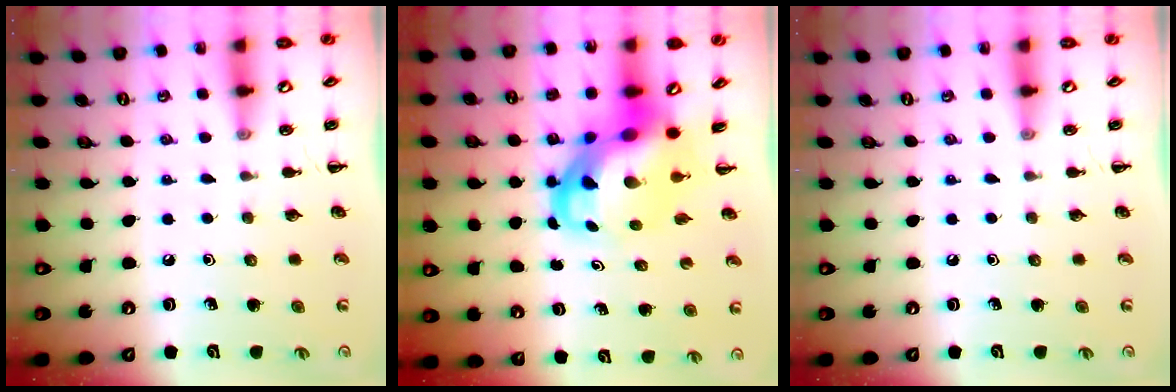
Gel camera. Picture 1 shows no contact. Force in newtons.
{"total": 7.8, "press": 7.6, "slide": 2.0}
{"total": 0.0}